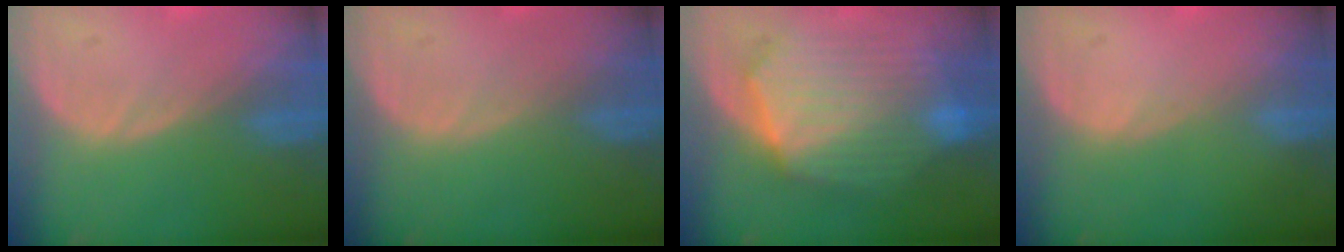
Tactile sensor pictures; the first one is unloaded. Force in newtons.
{"total": 0.0}
{"total": 10.9, "press": 10.9, "slide": 0.8}
{"total": 0.0}